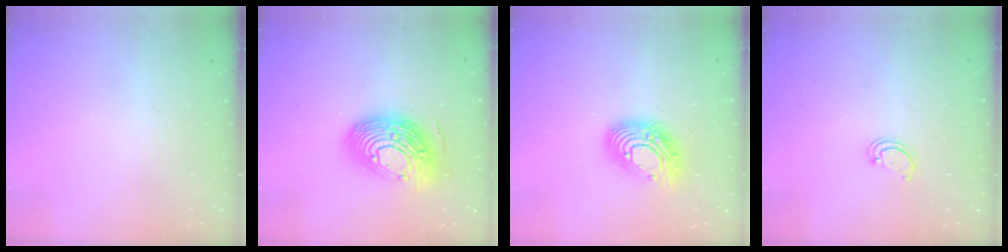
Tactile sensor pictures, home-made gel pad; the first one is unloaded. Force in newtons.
{"total": 20.9, "press": 20.8, "slide": 1.8}
{"total": 14.4, "press": 14.3, "slide": 1.3}
{"total": 2.2, "press": 2.2, "slide": 0.2}